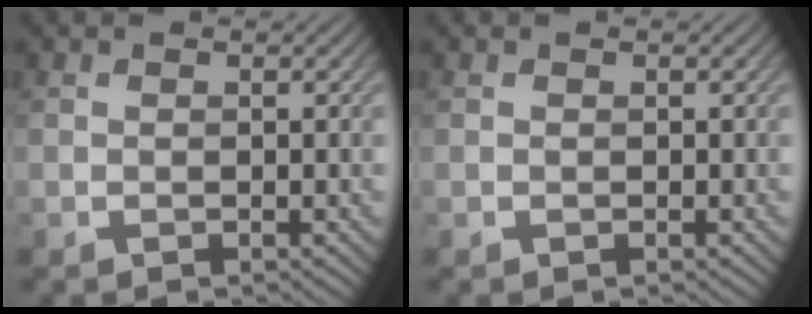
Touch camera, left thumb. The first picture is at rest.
{"total": 0.0}